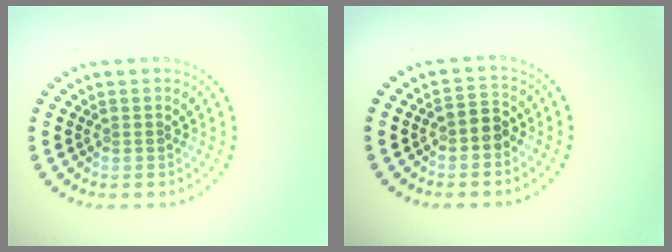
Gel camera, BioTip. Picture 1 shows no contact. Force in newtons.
{"total": 1.9, "press": 1.8, "slide": 0.7}